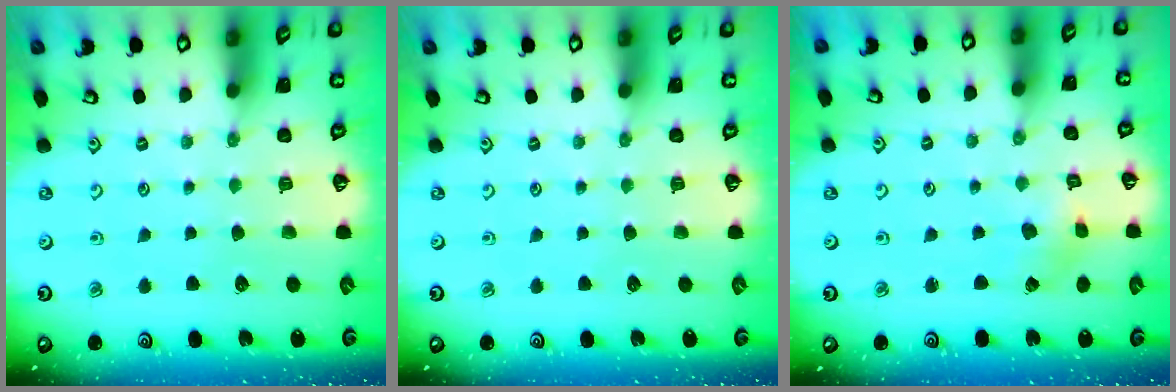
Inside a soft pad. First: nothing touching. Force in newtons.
{"total": 0.0}
{"total": 1.4, "press": 1.4, "slide": 0.2}